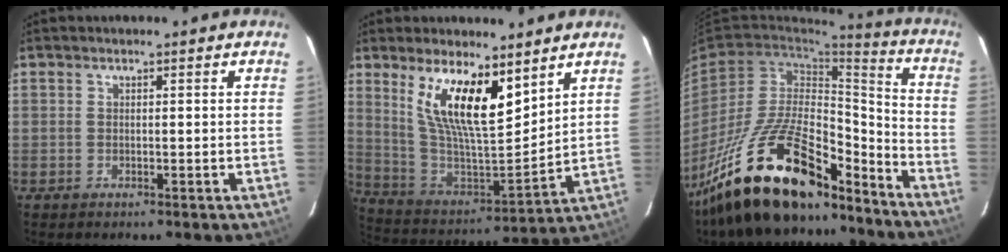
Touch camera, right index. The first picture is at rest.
{"total": 16.3, "force": [9.5, 5.0, 12.4], "torque": [-0.232, -0.003, 0.188]}
{"total": 26.5, "force": [-19.6, 9.4, 15.2], "torque": [-0.279, -0.003, -0.320]}